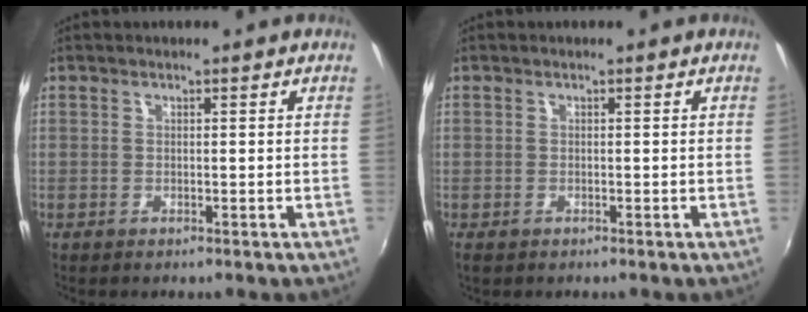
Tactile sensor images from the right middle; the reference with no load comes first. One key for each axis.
{"total": 0.6, "fx": -0.4, "fy": 0.4, "fz": 0.3, "tx": -0.008, "ty": -0.002, "tz": -0.007}